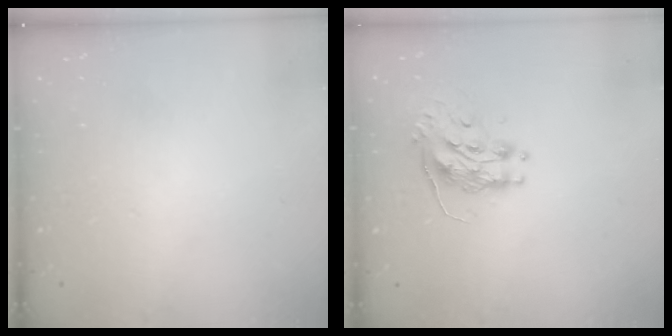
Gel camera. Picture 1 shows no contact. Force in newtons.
{"total": 9.2, "press": 9.2, "slide": 0.6}